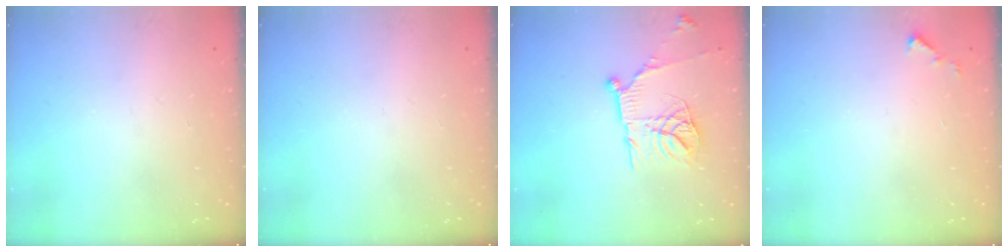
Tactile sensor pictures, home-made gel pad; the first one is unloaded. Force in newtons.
{"total": 0.0}
{"total": 15.2, "press": 15.2, "slide": 0.8}
{"total": 3.1, "press": 3.1, "slide": 0.2}